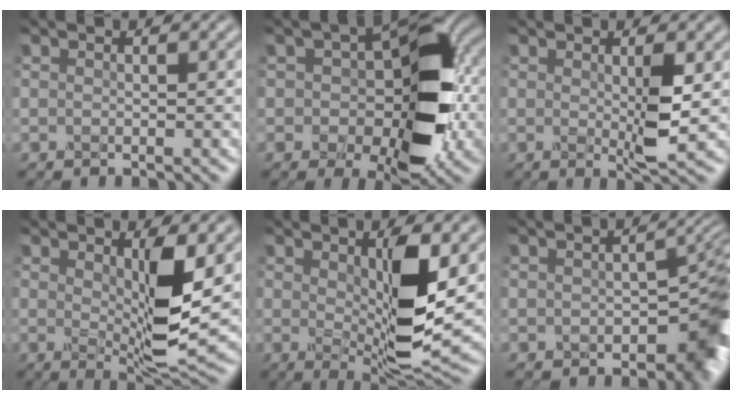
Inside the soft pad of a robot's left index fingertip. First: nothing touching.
{"total": 9.8, "force": [-0.8, 5.7, 7.9], "torque": [-0.103, 0.013, -0.016]}
{"total": 3.3, "force": [0.3, 0.5, 3.2], "torque": [-0.056, -0.008, 0.006]}
{"total": 6.2, "force": [0.9, 1.7, 5.9], "torque": [-0.096, -0.019, 0.018]}
{"total": 7.5, "force": [0.9, 2.2, 7.1], "torque": [-0.119, -0.018, 0.021]}
{"total": 7.7, "force": [-1.8, 4.8, 5.7], "torque": [-0.037, -0.013, -0.023]}